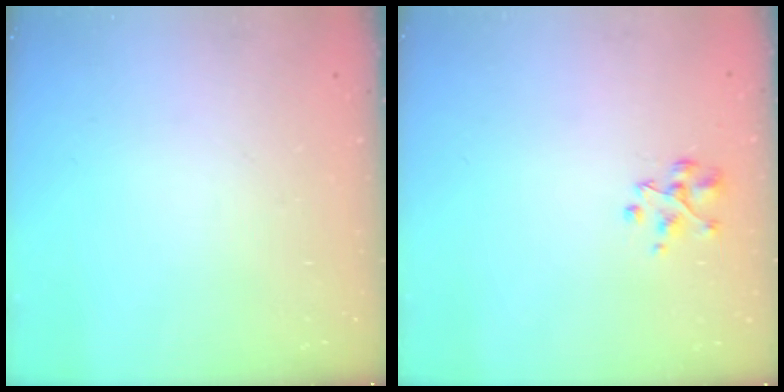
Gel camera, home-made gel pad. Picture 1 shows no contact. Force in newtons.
{"total": 2.8, "press": 2.8, "slide": 0.2}